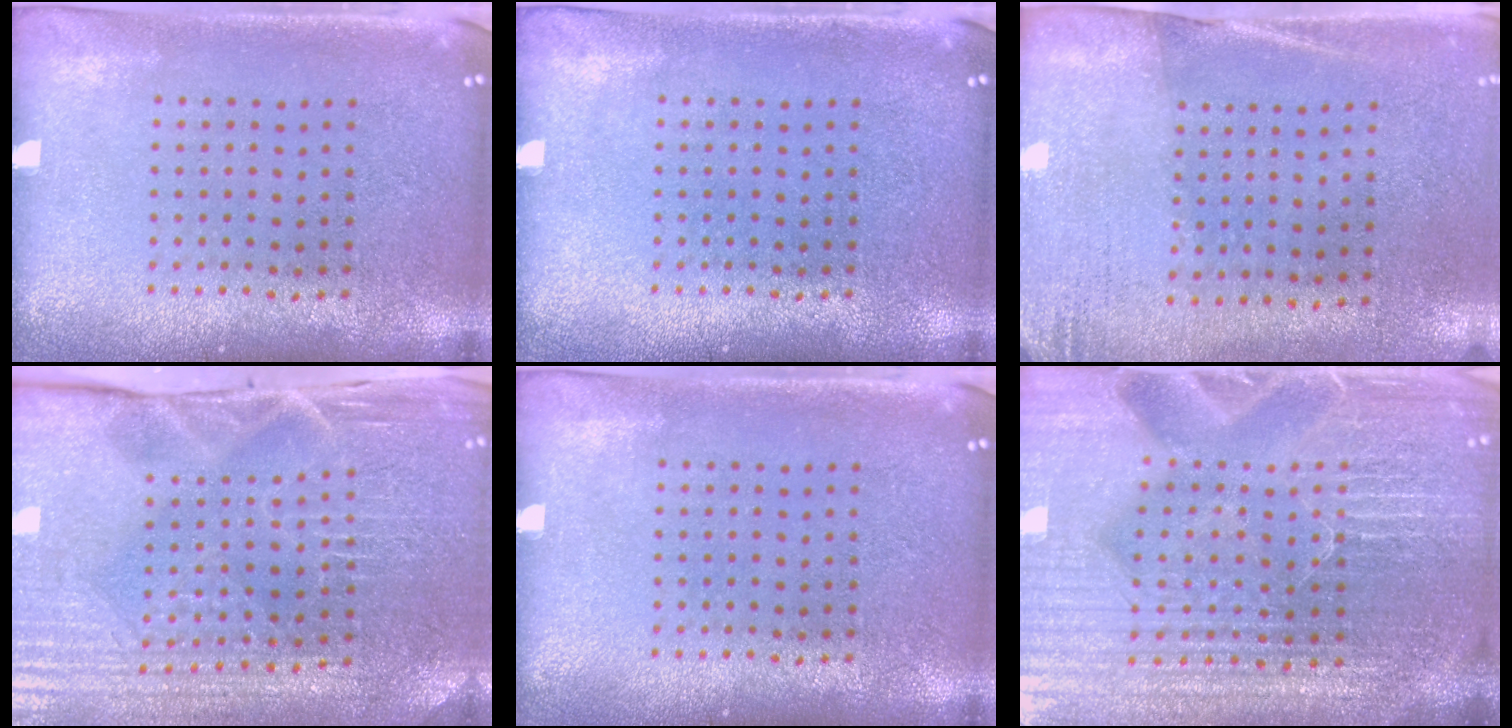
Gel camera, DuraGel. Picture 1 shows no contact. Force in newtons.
{"total": 0.0}
{"total": 2.6, "press": 2.3, "slide": 1.3}
{"total": 4.0, "press": 4.0, "slide": 0.5}
{"total": 0.0}
{"total": 6.2, "press": 5.6, "slide": 2.7}